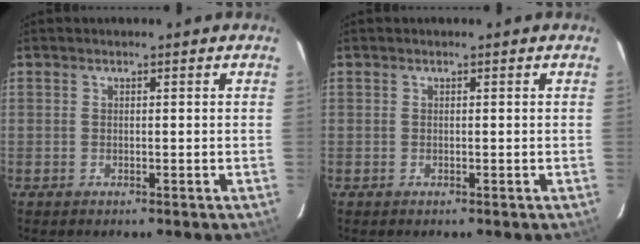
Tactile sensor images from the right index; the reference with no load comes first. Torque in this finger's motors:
{"motor_torque": [0.00, 0.00, 0.01, 0.00]}